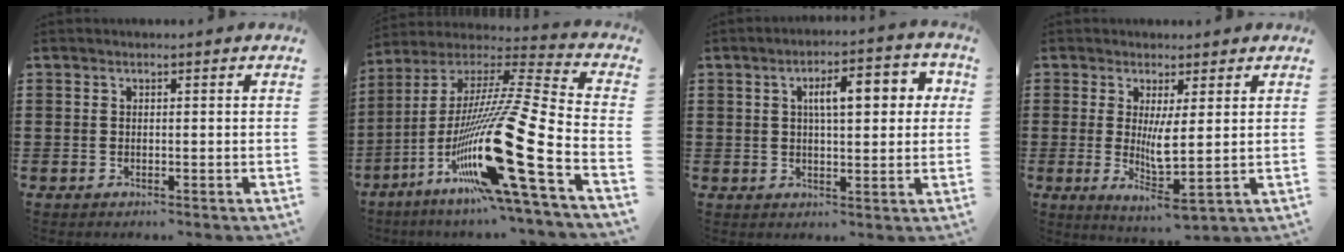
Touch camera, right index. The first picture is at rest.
{"total": 22.2, "force": [-8.8, 3.1, 20.1], "torque": [-0.344, -0.033, -0.150]}
{"total": 7.4, "force": [1.7, 1.7, 7.0], "torque": [-0.120, 0.003, 0.019]}
{"total": 5.1, "force": [1.3, 0.7, 4.9], "torque": [-0.080, -0.019, 0.019]}